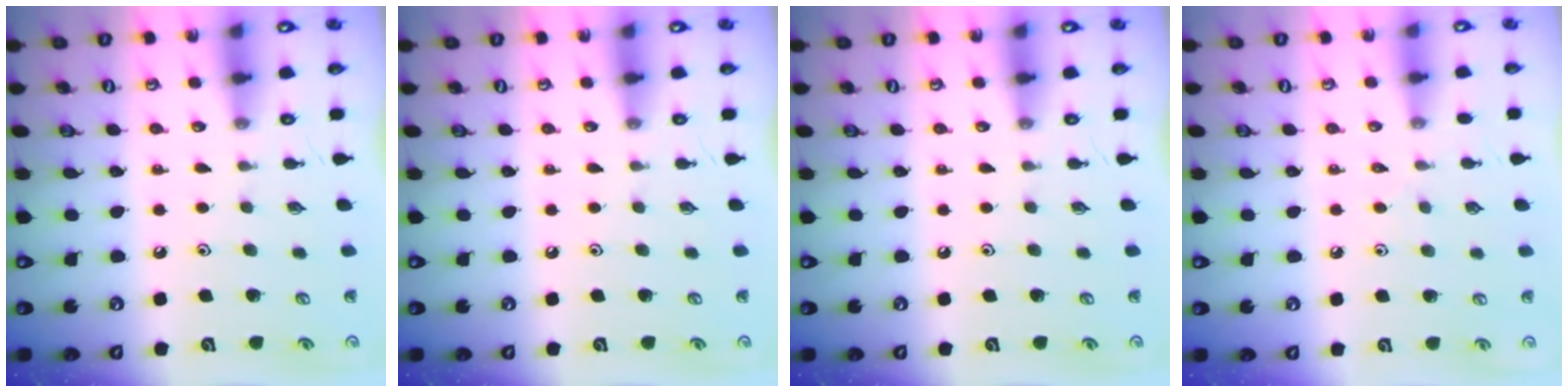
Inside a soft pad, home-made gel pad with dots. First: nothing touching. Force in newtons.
{"total": 0.0}
{"total": 0.0}
{"total": 5.6, "press": 5.5, "slide": 1.0}